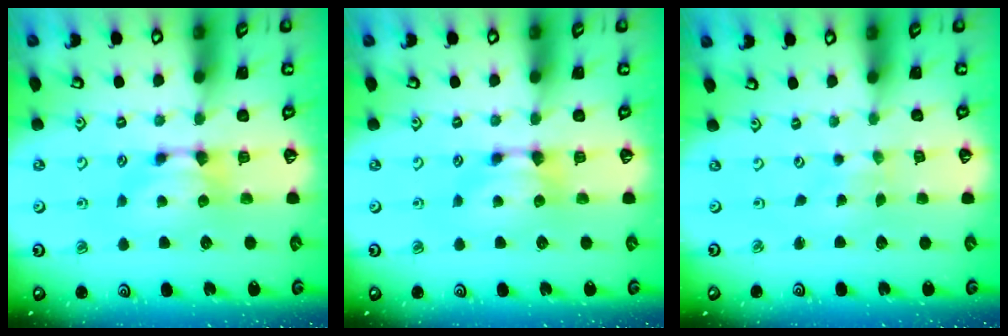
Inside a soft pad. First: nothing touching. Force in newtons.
{"total": 0.0}
{"total": 5.3, "press": 5.3, "slide": 0.2}